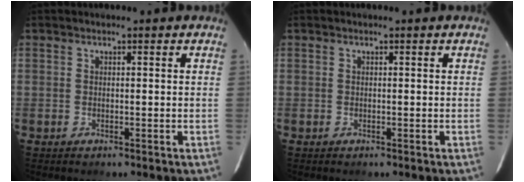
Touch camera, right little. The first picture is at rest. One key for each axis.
{"total": 0.0}